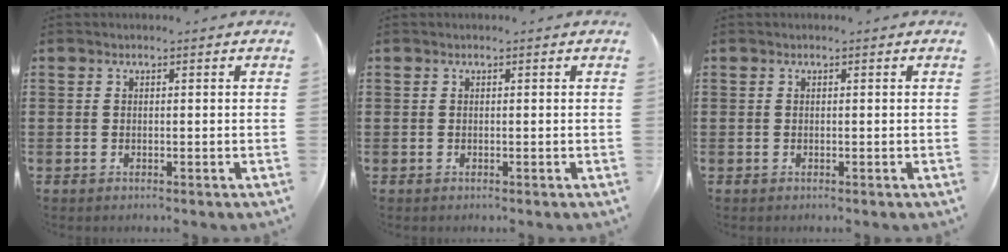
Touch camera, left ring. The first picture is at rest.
{"total": 0.0}
{"total": 0.0}